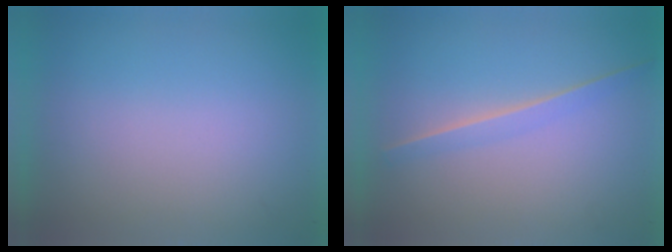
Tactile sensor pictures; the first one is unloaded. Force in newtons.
{"total": 1.3}